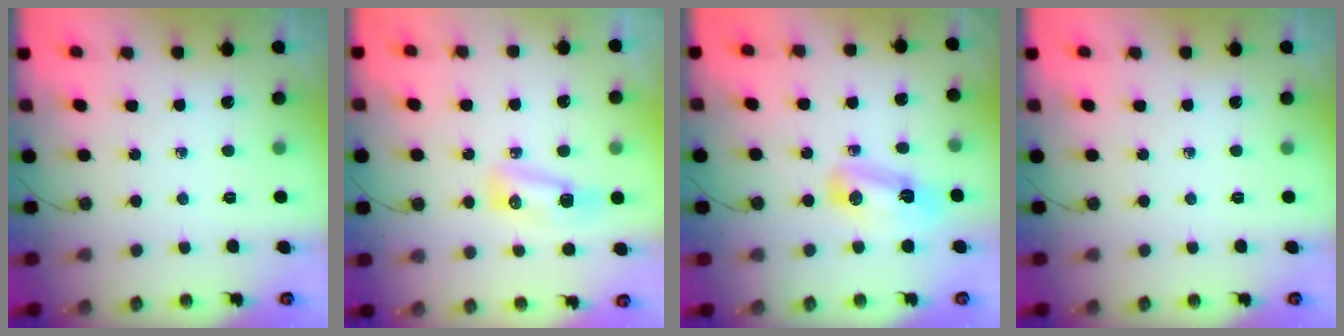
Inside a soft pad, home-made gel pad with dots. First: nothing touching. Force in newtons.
{"total": 7.9, "press": 7.7, "slide": 1.6}
{"total": 7.3, "press": 7.3, "slide": 0.3}
{"total": 0.0}